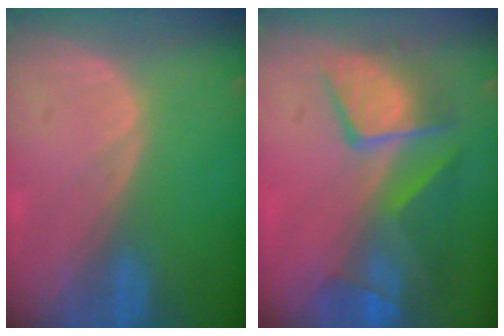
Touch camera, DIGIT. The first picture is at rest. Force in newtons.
{"total": 10.1, "press": 8.7, "slide": 5.0}